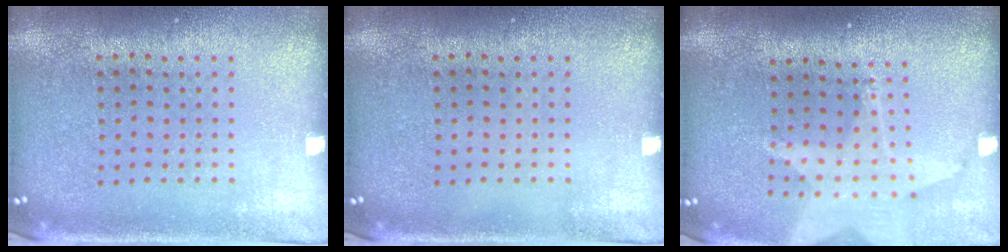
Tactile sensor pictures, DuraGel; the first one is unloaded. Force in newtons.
{"total": 0.0}
{"total": 1.8, "press": 1.5, "slide": 1.0}